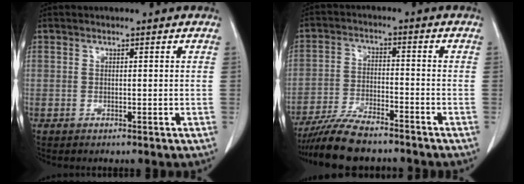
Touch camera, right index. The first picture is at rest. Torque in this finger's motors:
{"motor_torque": [0.41, -0.39, 0.16, 0.07]}